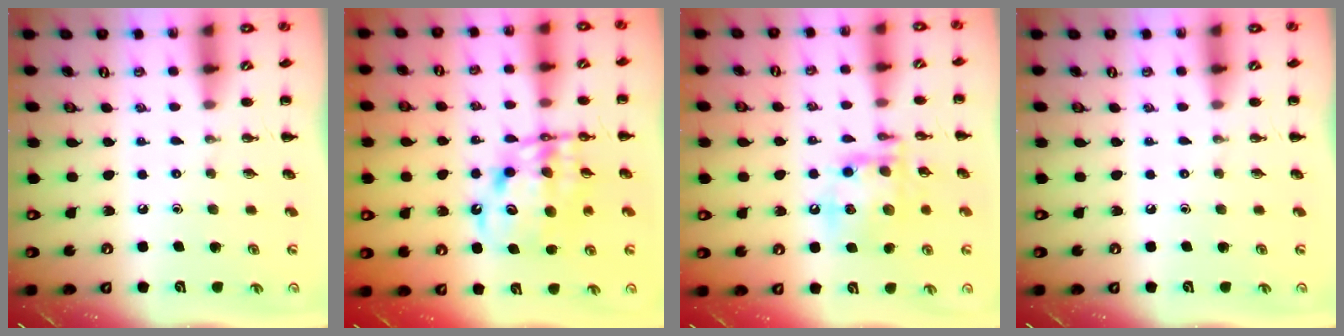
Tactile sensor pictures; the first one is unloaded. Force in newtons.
{"total": 11.9, "press": 11.6, "slide": 2.9}
{"total": 14.5, "press": 14.3, "slide": 2.3}
{"total": 0.0}